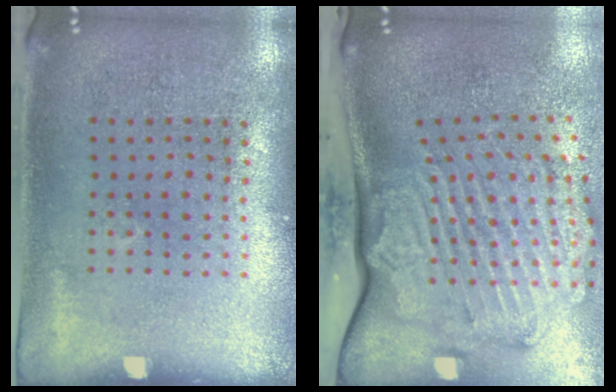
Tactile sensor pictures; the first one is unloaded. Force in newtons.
{"total": 3.1, "press": 2.4, "slide": 2.0}